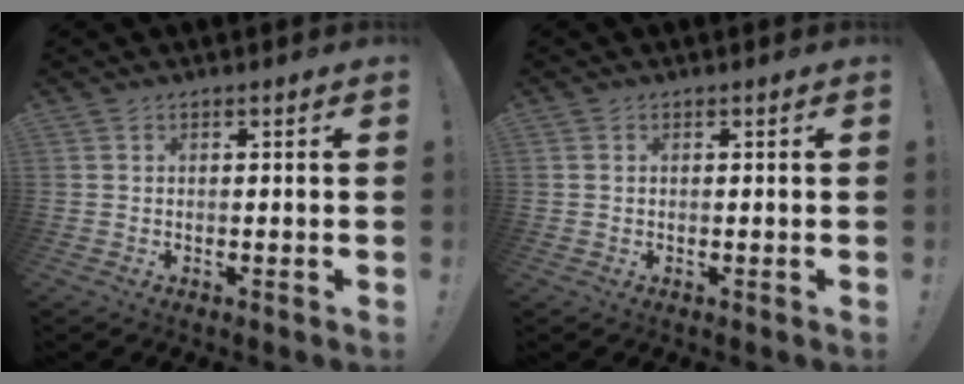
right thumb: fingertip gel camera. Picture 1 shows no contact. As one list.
[{"total": 0.5, "force": [0.1, 0.5, 0.1], "torque": [-0.003, 0.004, 0.002]}]